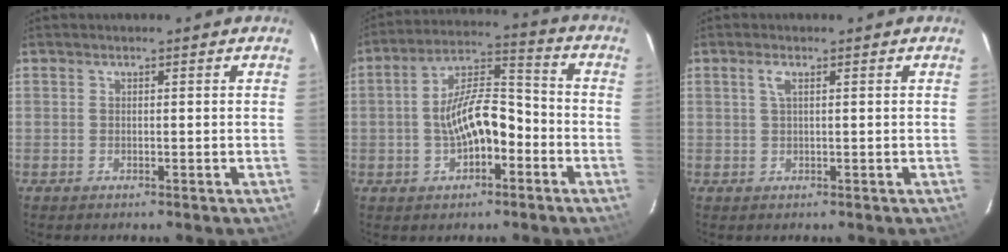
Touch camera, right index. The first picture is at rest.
{"total": 11.2, "force": [-3.4, 5.2, 9.3], "torque": [-0.176, 0.024, -0.051]}
{"total": 1.5, "force": [0.6, 0.2, 1.4], "torque": [-0.030, 0.003, 0.010]}